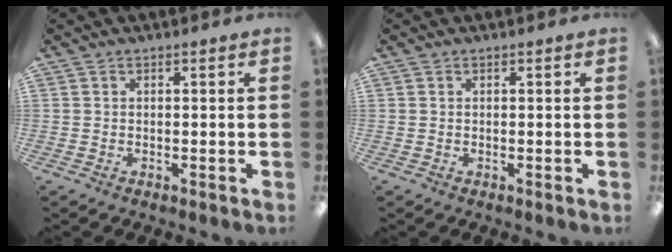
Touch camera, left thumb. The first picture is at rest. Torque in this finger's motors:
{"motor_torque": [-0.12, -0.02, -0.22, 0.06, 0.00]}